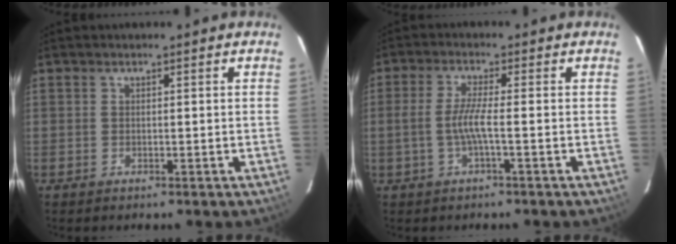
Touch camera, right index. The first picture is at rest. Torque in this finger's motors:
{"motor_torque": [0.71, -0.17, 0.38, 0.13]}